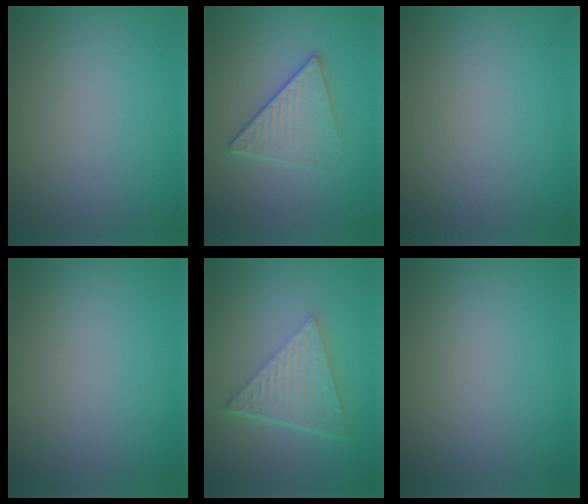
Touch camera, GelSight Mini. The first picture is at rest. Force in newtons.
{"total": 2.7, "press": 2.4, "slide": 1.2}
{"total": 0.0}
{"total": 0.0}
{"total": 6.3, "press": 4.2, "slide": 4.7}
{"total": 0.0}